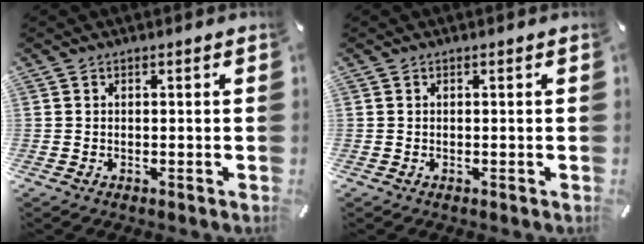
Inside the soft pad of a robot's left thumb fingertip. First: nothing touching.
{"total": 0.0}